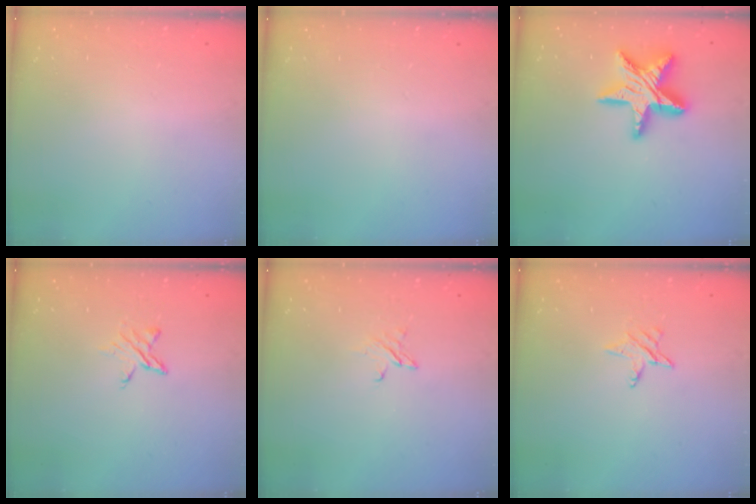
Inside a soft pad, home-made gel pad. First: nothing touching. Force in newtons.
{"total": 0.0}
{"total": 18.8, "press": 18.7, "slide": 1.9}
{"total": 4.5, "press": 4.5, "slide": 0.4}
{"total": 2.7, "press": 2.7, "slide": 0.3}
{"total": 2.7, "press": 2.7, "slide": 0.2}